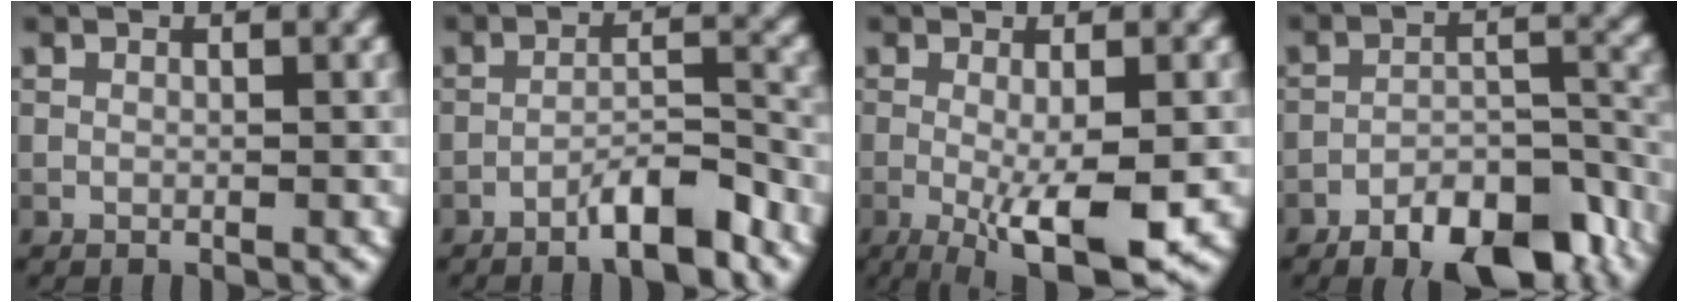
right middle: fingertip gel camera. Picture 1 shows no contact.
{"total": 4.5, "force": [-3.3, 0.8, 3.0], "torque": [-0.047, 0.012, -0.060]}
{"total": 7.6, "force": [-2.2, 1.7, 7.1], "torque": [-0.114, -0.019, -0.031]}
{"total": 10.0, "force": [-7.2, 3.8, 5.8], "torque": [-0.076, -0.001, -0.110]}